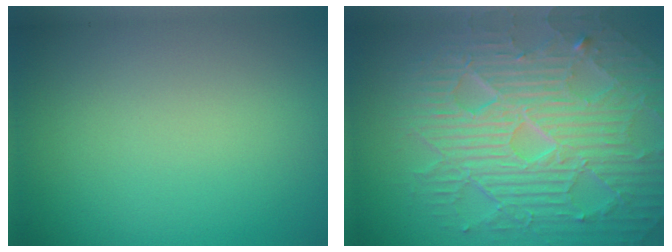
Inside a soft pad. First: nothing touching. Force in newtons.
{"total": 10.3, "press": 6.6, "slide": 7.9}